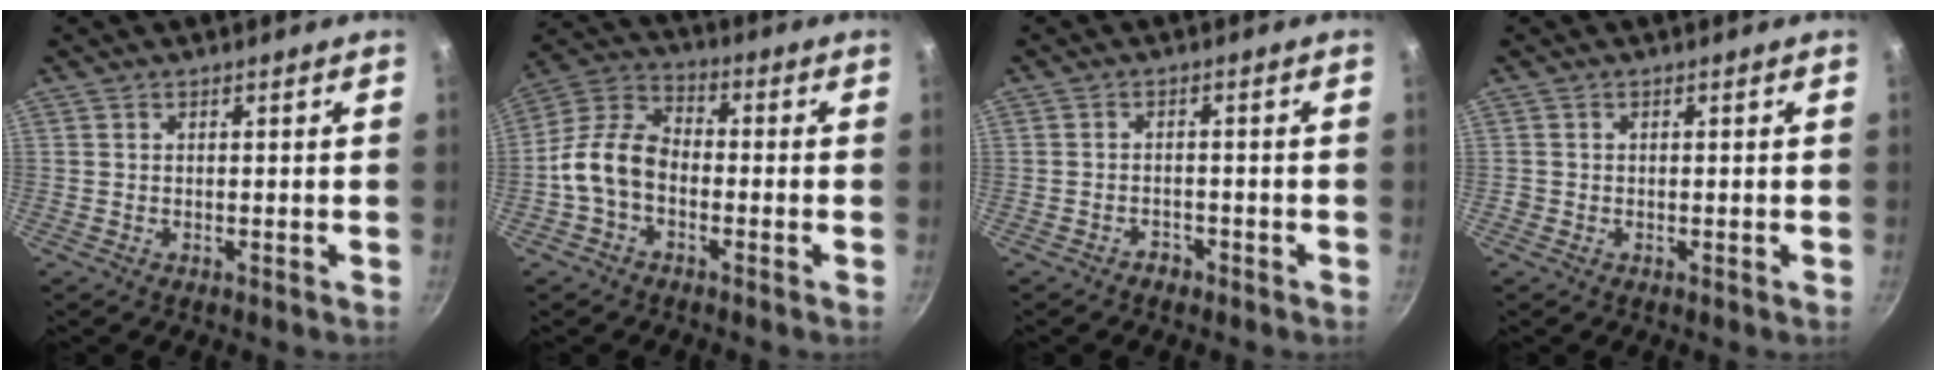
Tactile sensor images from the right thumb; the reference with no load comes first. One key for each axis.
{"total": 10.1, "fx": -2.6, "fy": 6.8, "fz": 7.1, "tx": -0.120, "ty": 0.041, "tz": -0.070}
{"total": 1.9, "fx": -1.5, "fy": 1.1, "fz": 0.5, "tx": 0.005, "ty": 0.022, "tz": -0.019}
{"total": 0.7, "fx": -0.3, "fy": 0.6, "fz": 0.1, "tx": -0.002, "ty": 0.001, "tz": -0.006}